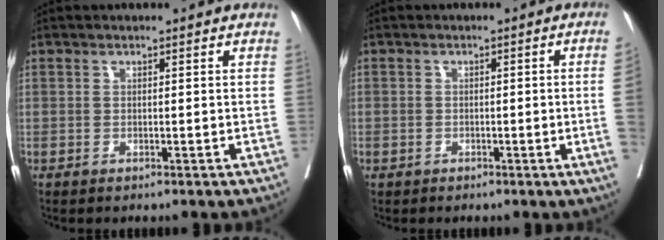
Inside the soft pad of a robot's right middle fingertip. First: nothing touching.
{"total": 2.3, "force": [-0.6, -0.1, 2.2], "torque": [-0.030, 0.006, -0.009]}